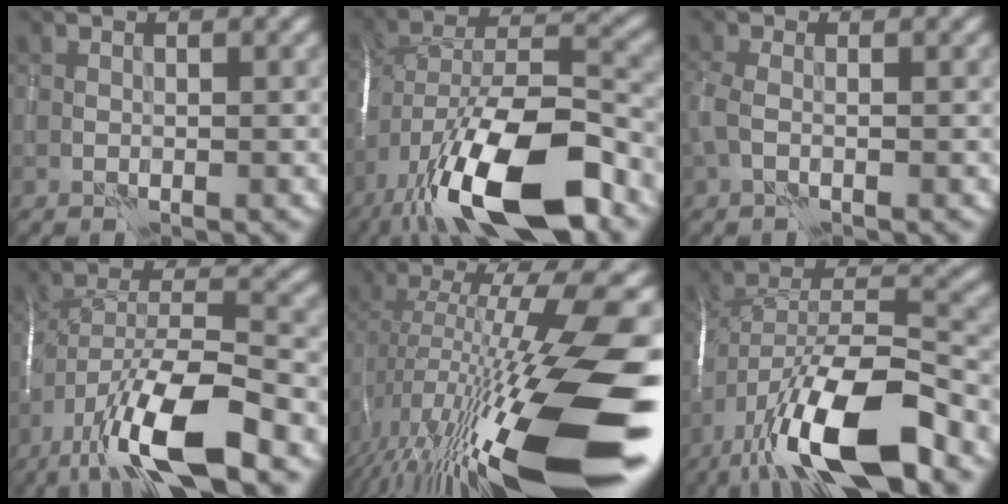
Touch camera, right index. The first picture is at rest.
{"total": 16.4, "force": [-9.3, 5.9, 12.2], "torque": [-0.231, -0.008, -0.164]}
{"total": 1.9, "force": [-0.3, 0.9, 1.6], "torque": [-0.045, -0.002, -0.009]}
{"total": 12.1, "force": [-7.1, 3.6, 9.2], "torque": [-0.175, -0.003, -0.129]}
{"total": 16.6, "force": [-4.5, 3.5, 15.6], "torque": [-0.267, 0.002, -0.072]}
{"total": 14.0, "force": [-7.9, 4.6, 10.6], "torque": [-0.194, 0.000, -0.138]}